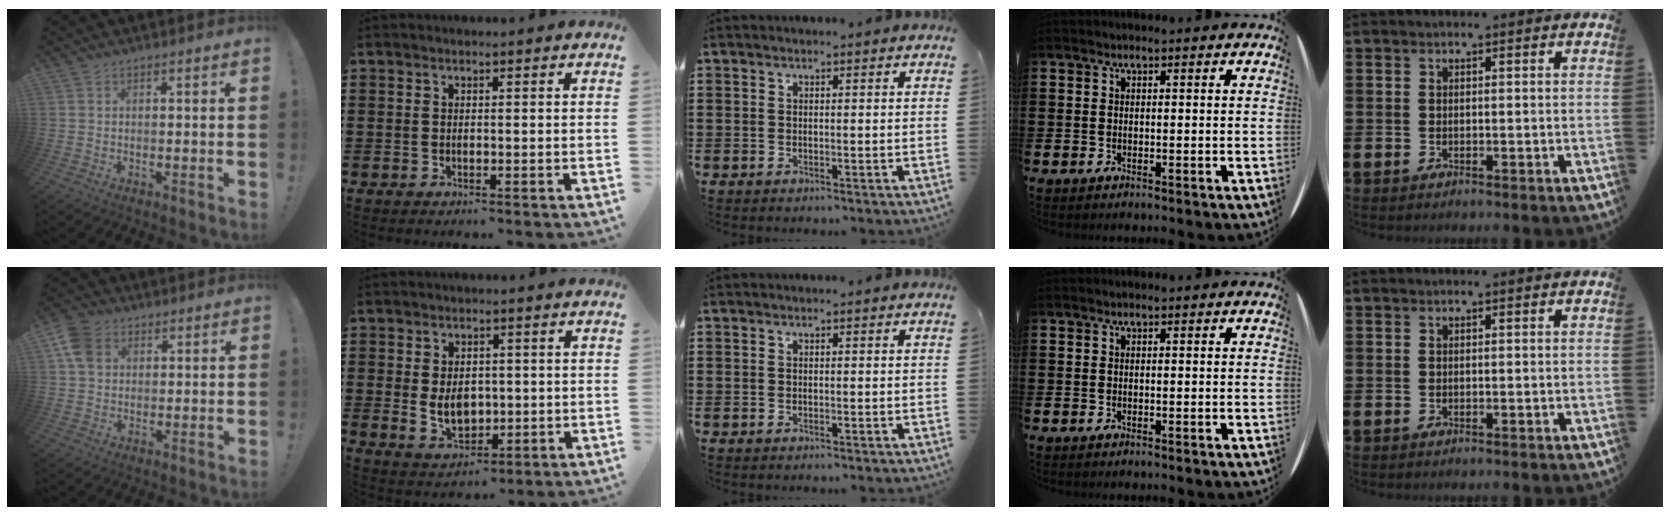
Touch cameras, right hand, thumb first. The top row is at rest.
{"thumb": {"total": 8.3, "force": [3.0, 6.4, 4.4], "torque": [-0.074, 0.003, 0.060]}, "index": {"total": 5.1, "force": [-0.1, 3.7, 3.5], "torque": [-0.049, -0.001, -0.005]}}